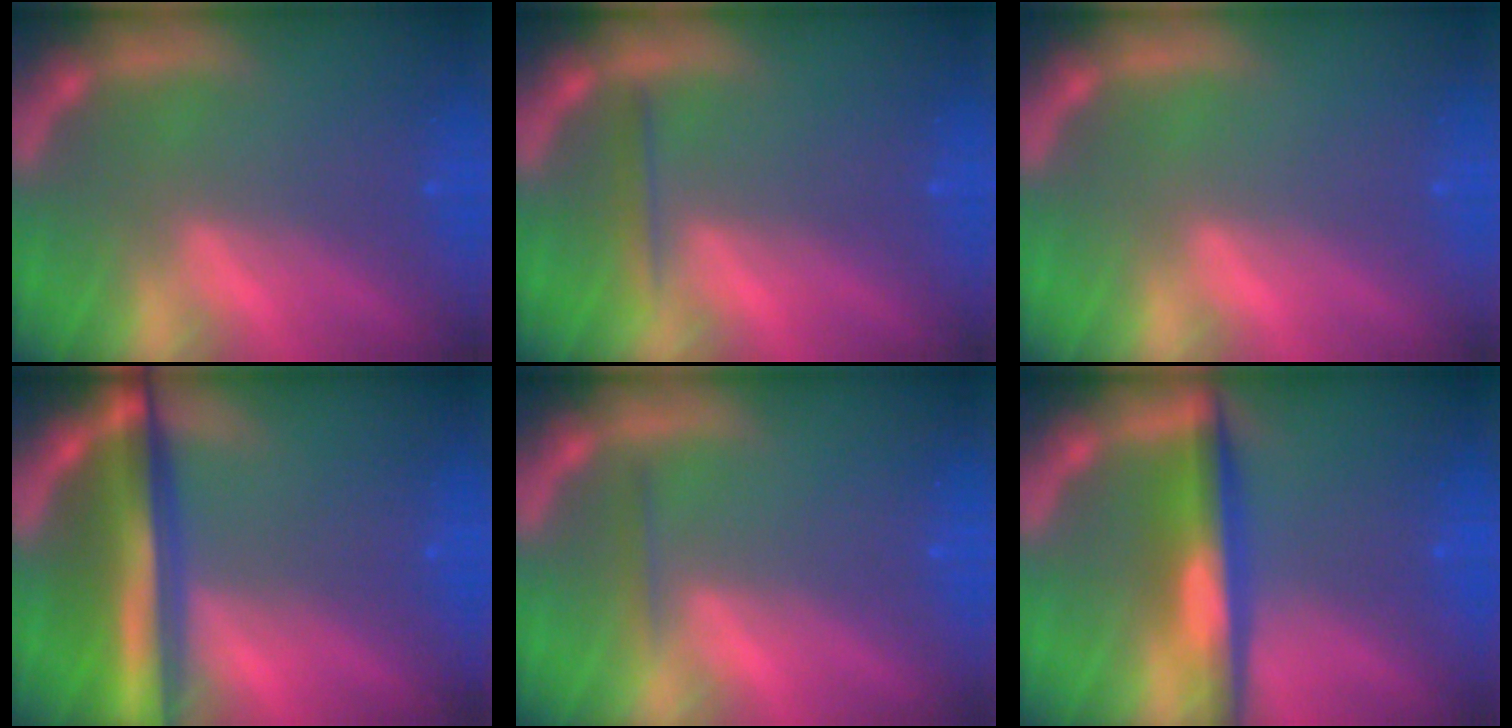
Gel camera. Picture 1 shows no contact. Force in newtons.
{"total": 1.4}
{"total": 0.0}
{"total": 8.6}
{"total": 0.9}
{"total": 5.5}